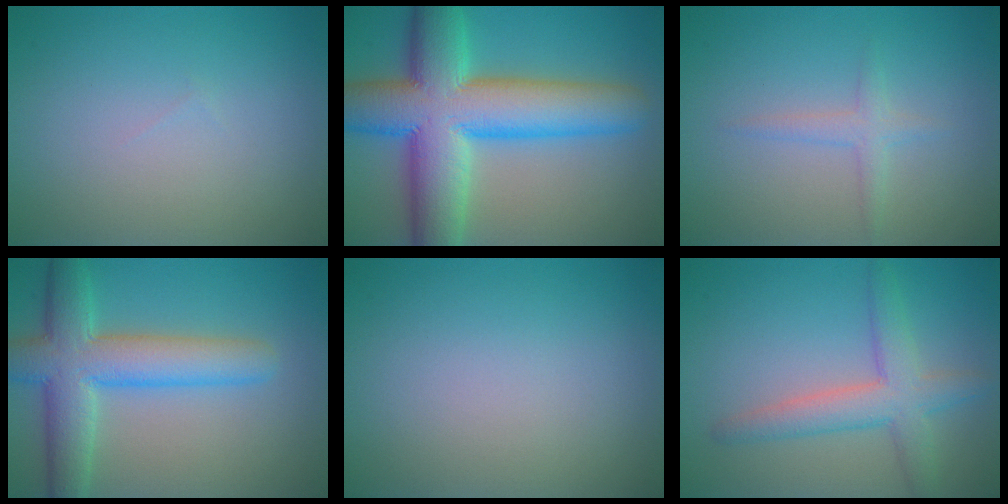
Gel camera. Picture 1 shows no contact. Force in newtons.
{"total": 13.2, "press": 13.2, "slide": 0.5}
{"total": 1.5, "press": 1.5, "slide": 0.1}
{"total": 7.7, "press": 7.7, "slide": 0.3}
{"total": 0.0}
{"total": 4.3, "press": 4.3, "slide": 0.2}